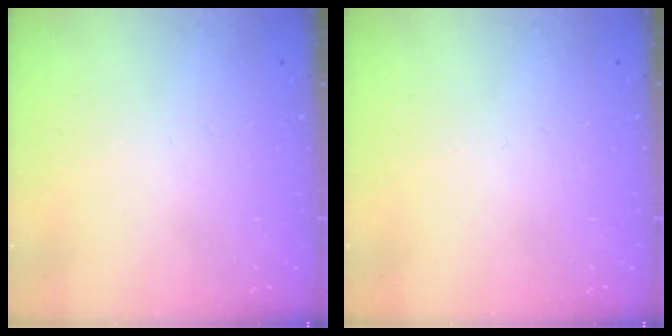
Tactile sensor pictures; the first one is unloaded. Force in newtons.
{"total": 0.0}